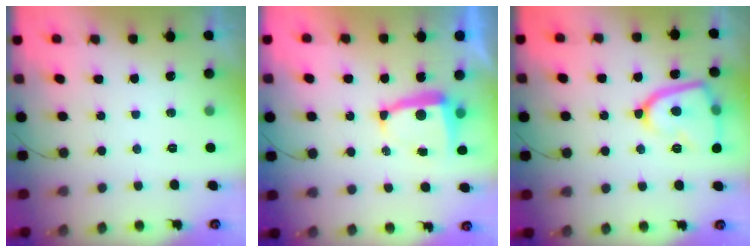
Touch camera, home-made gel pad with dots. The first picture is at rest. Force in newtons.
{"total": 7.0, "press": 7.0, "slide": 0.6}
{"total": 14.4, "press": 14.4, "slide": 1.6}